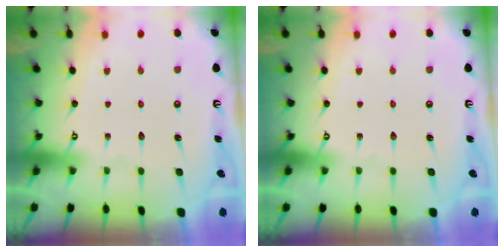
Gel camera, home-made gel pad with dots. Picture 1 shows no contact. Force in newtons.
{"total": 0.0}